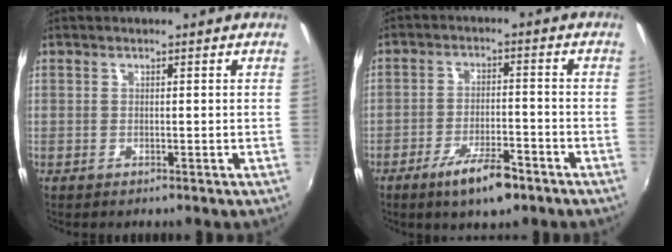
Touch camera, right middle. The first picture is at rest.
{"total": 8.5, "force": [-5.5, 2.3, 6.0], "torque": [-0.122, -0.006, -0.089]}